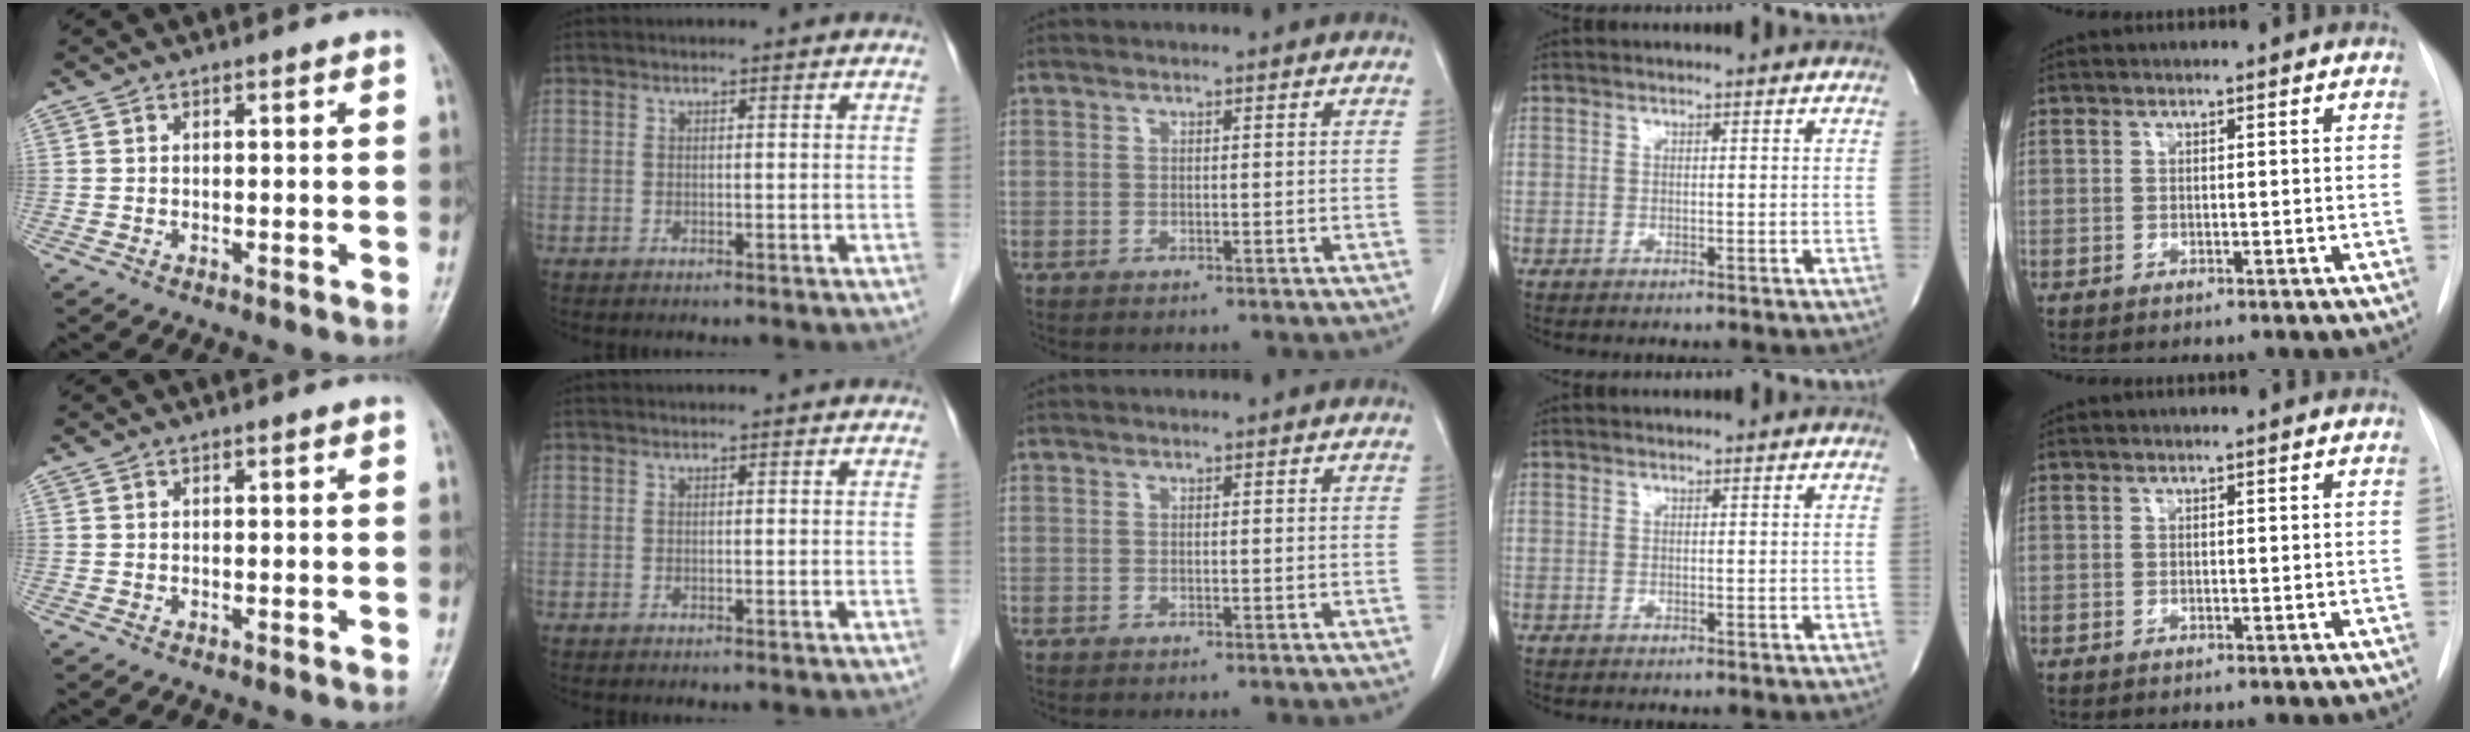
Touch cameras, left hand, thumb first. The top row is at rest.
{}